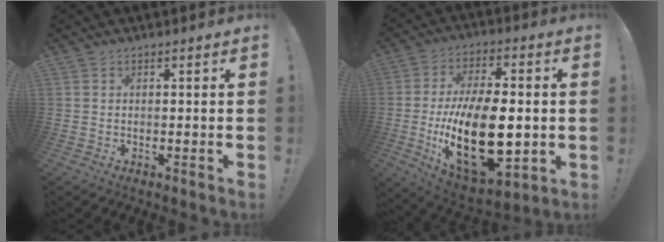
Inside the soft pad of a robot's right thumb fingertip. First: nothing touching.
{"total": 26.2, "force": [-3.3, 12.9, 22.6], "torque": [-0.427, -0.002, -0.045]}